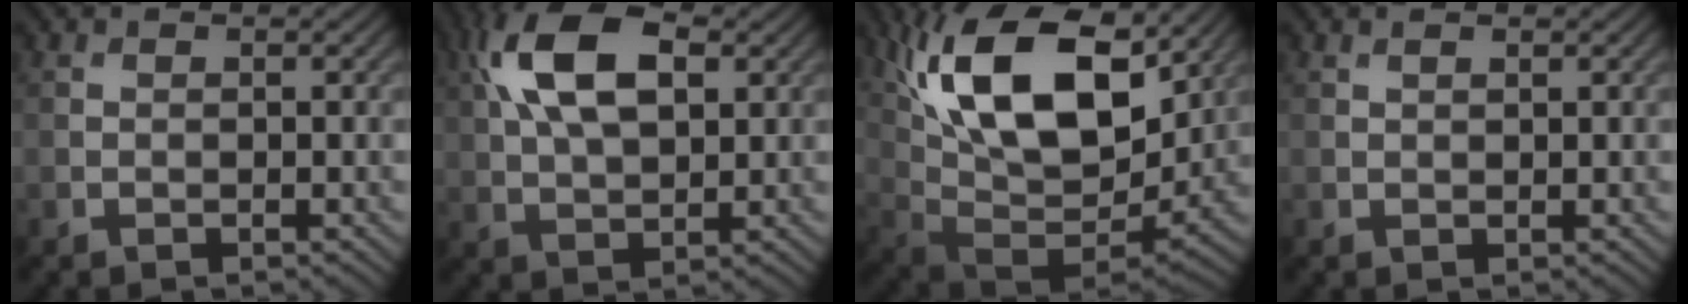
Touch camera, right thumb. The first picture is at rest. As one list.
[{"total": 11.5, "force": [3.8, 5.9, 9.1], "torque": [-0.193, 0.020, 0.064]}, {"total": 18.2, "force": [8.0, 9.0, 13.6], "torque": [-0.267, 0.028, 0.132]}, {"total": 0.7, "force": [0.6, 0.1, 0.4], "torque": [-0.009, 0.002, 0.011]}]